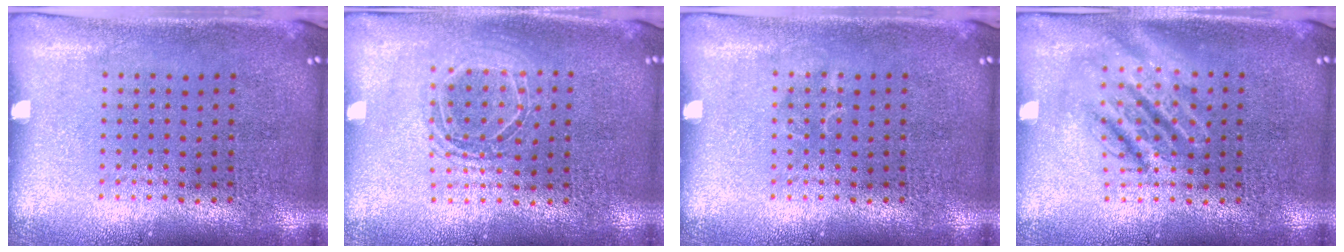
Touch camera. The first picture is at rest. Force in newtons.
{"total": 1.5, "press": 1.4, "slide": 0.7}
{"total": 0.5, "press": 0.5, "slide": 0.1}
{"total": 2.8, "press": 2.8, "slide": 0.3}